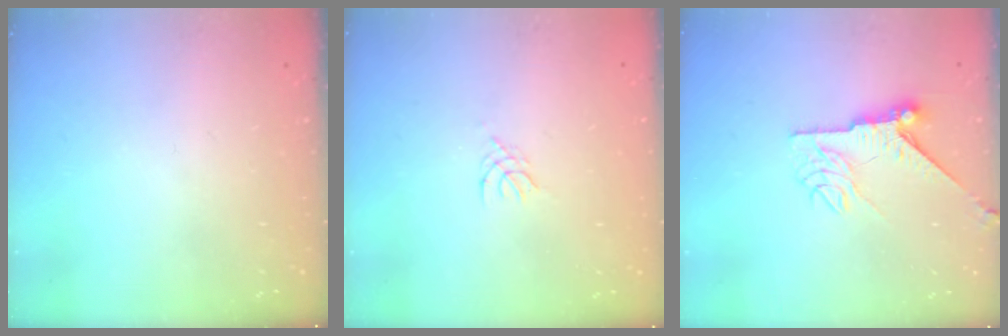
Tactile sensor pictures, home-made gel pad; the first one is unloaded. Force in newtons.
{"total": 1.2, "press": 1.2, "slide": 0.3}
{"total": 8.1, "press": 8.1, "slide": 0.5}